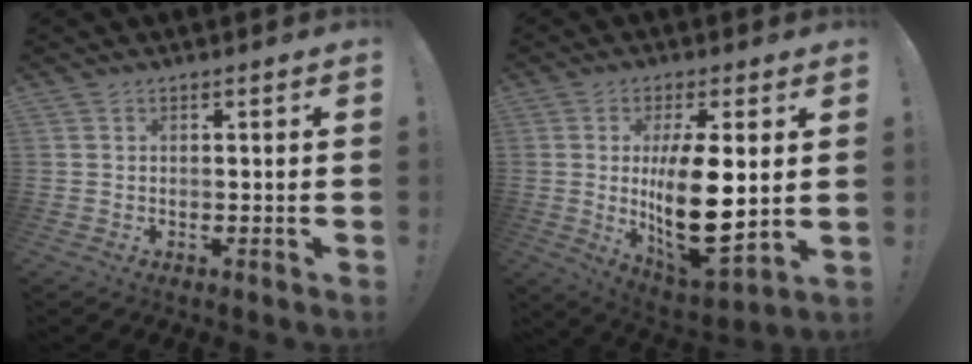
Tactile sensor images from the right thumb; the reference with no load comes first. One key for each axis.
{"total": 18.4, "fx": 1.1, "fy": 7.4, "fz": 16.8, "tx": -0.298, "ty": -0.028, "tz": 0.023}